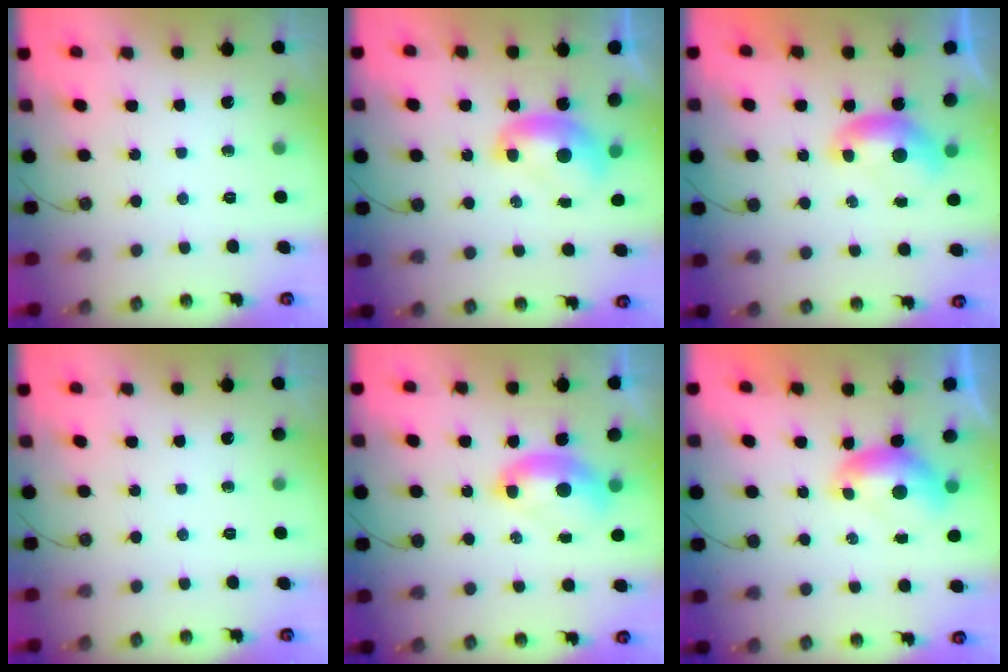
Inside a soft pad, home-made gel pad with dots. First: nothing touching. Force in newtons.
{"total": 1.8, "press": 1.7, "slide": 0.2}
{"total": 0.0}
{"total": 0.0}
{"total": 2.5, "press": 2.4, "slide": 0.6}
{"total": 0.7, "press": 0.4, "slide": 0.6}